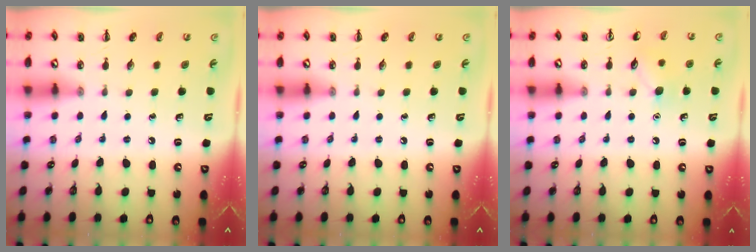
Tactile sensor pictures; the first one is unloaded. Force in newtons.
{"total": 0.0}
{"total": 8.0, "press": 7.8, "slide": 1.9}